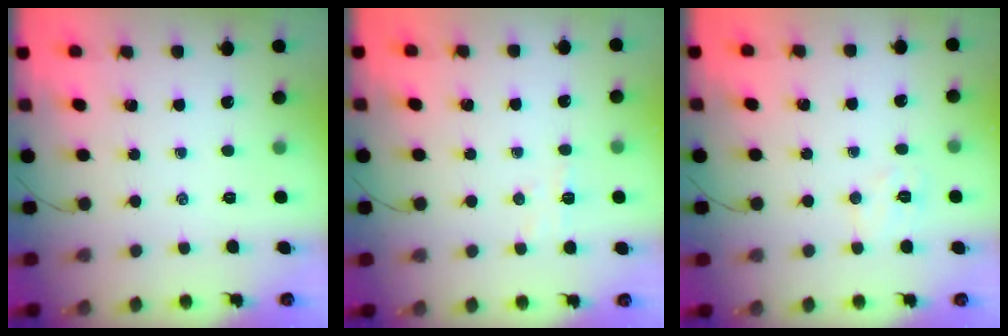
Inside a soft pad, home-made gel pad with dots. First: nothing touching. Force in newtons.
{"total": 4.1, "press": 3.9, "slide": 1.2}
{"total": 5.8, "press": 5.7, "slide": 1.0}